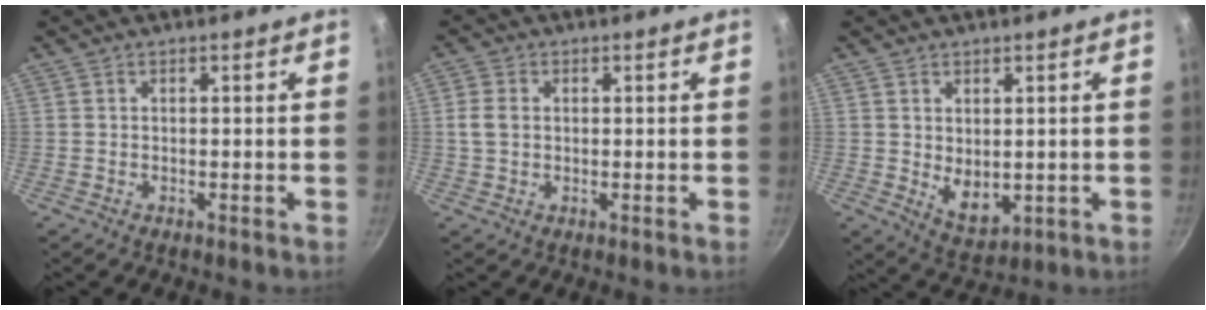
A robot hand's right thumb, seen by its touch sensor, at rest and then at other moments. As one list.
[{"total": 3.7, "force": [0.4, 2.8, 2.4], "torque": [-0.042, 0.005, 0.005]}, {"total": 5.9, "force": [0.7, 3.8, 4.5], "torque": [-0.058, -0.021, 0.026]}]